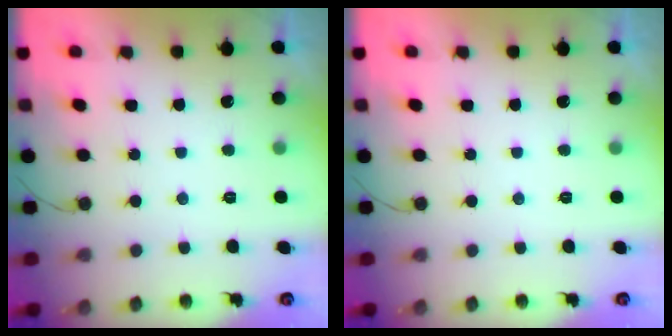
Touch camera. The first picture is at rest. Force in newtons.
{"total": 0.0}